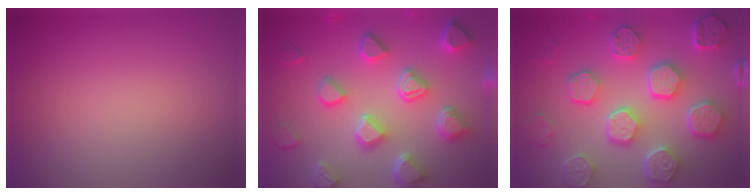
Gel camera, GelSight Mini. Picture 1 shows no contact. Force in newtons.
{"total": 7.3, "press": 5.8, "slide": 4.4}
{"total": 8.5, "press": 6.5, "slide": 5.5}